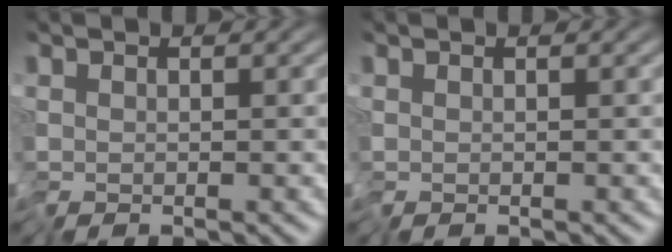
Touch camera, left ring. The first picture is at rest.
{"total": 0.0}